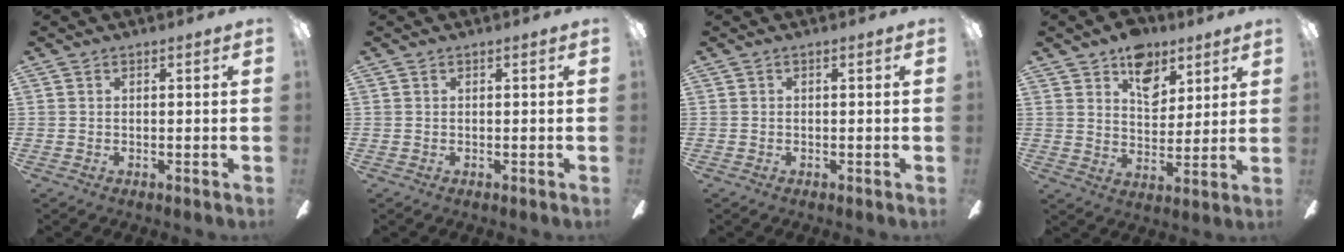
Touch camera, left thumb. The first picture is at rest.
{"total": 0.0}
{"total": 0.0}
{"total": 13.1, "force": [8.5, 8.6, 5.1], "torque": [-0.065, -0.052, 0.157]}